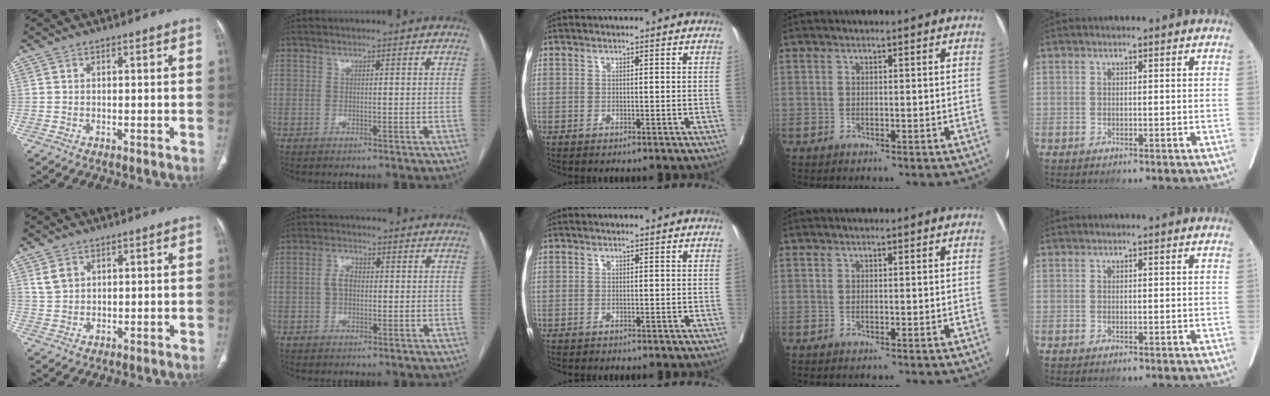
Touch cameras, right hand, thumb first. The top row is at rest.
{"thumb": {"total": 3.2, "force": [1.7, 2.3, 1.5], "torque": [-0.021, -0.002, 0.044]}, "index": {"total": 3.5, "force": [0.1, 2.2, 2.7], "torque": [-0.057, 0.014, 0.001]}}